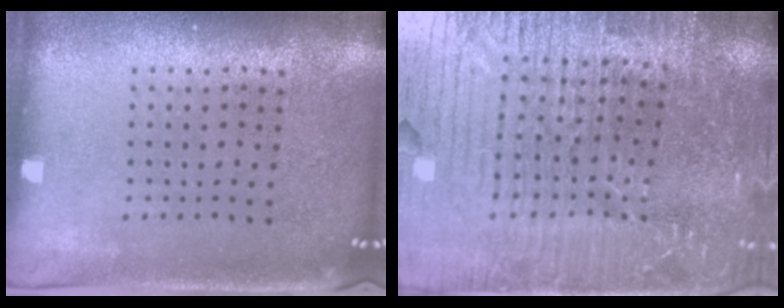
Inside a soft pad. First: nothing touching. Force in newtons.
{"total": 5.3, "press": 4.9, "slide": 1.9}